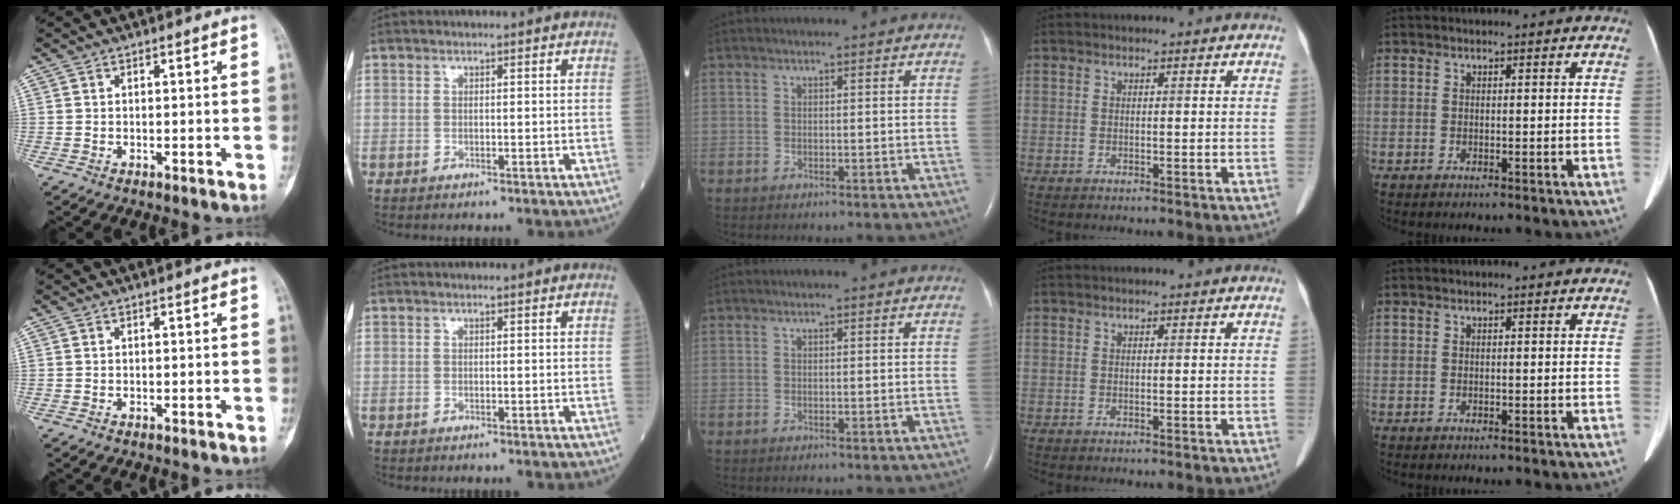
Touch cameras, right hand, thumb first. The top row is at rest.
{}